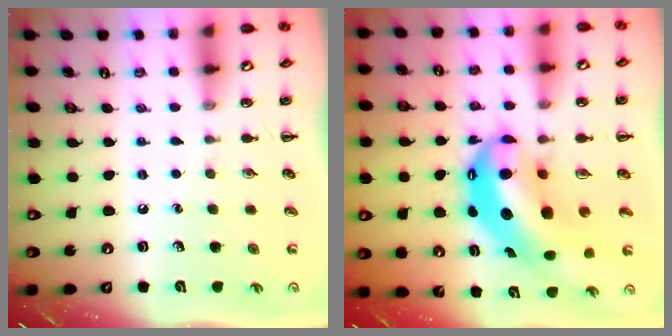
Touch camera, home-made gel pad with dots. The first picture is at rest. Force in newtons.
{"total": 13.2, "press": 12.8, "slide": 3.1}